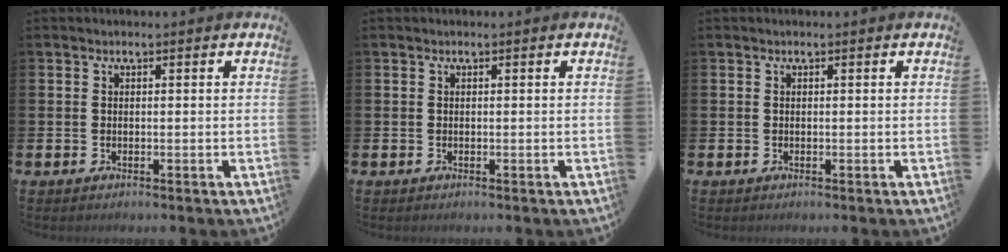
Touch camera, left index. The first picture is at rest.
{"total": 0.0}
{"total": 0.0}